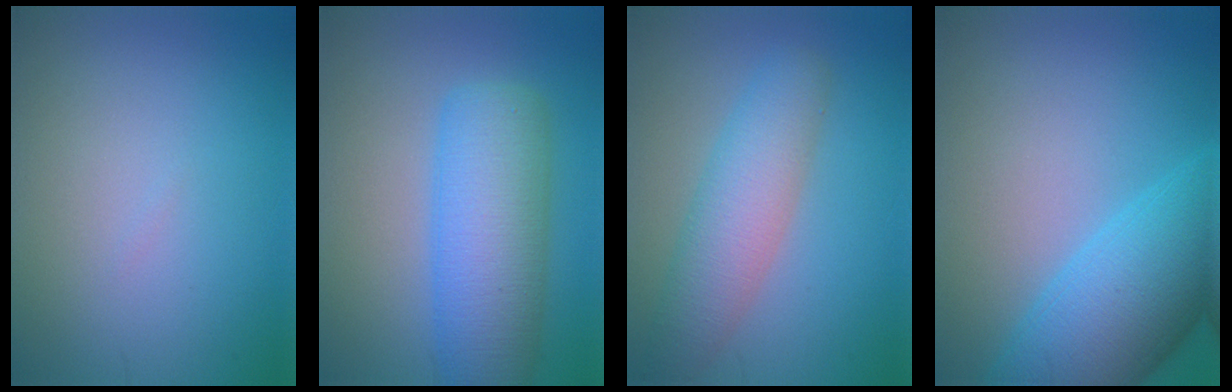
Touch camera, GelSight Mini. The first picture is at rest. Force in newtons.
{"total": 8.1, "press": 8.1, "slide": 0.2}
{"total": 5.2, "press": 5.2, "slide": 0.2}
{"total": 9.3, "press": 9.3, "slide": 0.4}